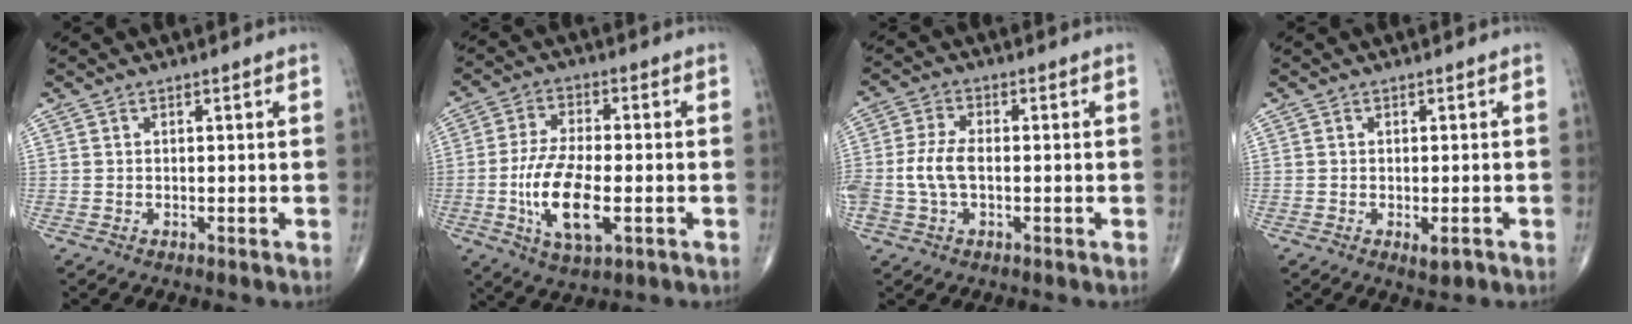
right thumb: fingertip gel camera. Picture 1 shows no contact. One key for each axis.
{"total": 12.4, "fx": -2.9, "fy": 5.1, "fz": 10.9, "tx": -0.209, "ty": 0.003, "tz": -0.052}
{"total": 6.1, "fx": -0.9, "fy": 3.4, "fz": 4.9, "tx": -0.119, "ty": 0.014, "tz": -0.019}
{"total": 2.1, "fx": -1.0, "fy": 0.8, "fz": 1.7, "tx": -0.021, "ty": -0.002, "tz": -0.013}